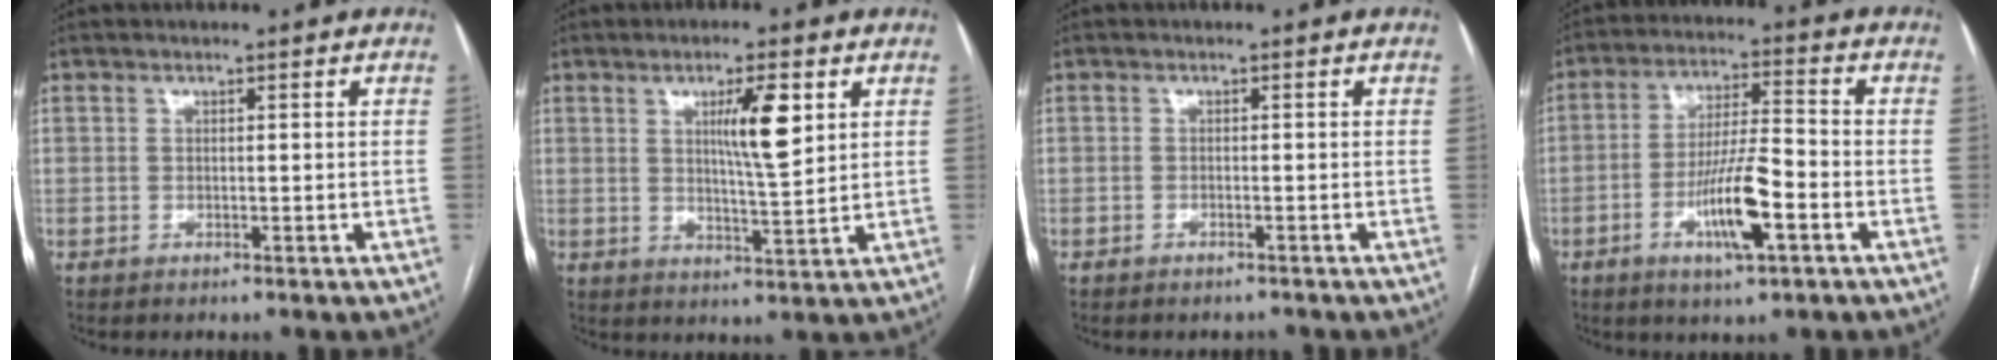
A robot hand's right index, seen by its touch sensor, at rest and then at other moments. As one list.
[{"total": 7.2, "force": [2.6, 0.6, 6.6], "torque": [-0.113, -0.002, 0.045]}, {"total": 1.0, "force": [-0.9, 0.3, 0.1], "torque": [-0.010, -0.001, -0.009]}, {"total": 10.5, "force": [-4.0, 1.5, 9.6], "torque": [-0.176, -0.003, -0.070]}]